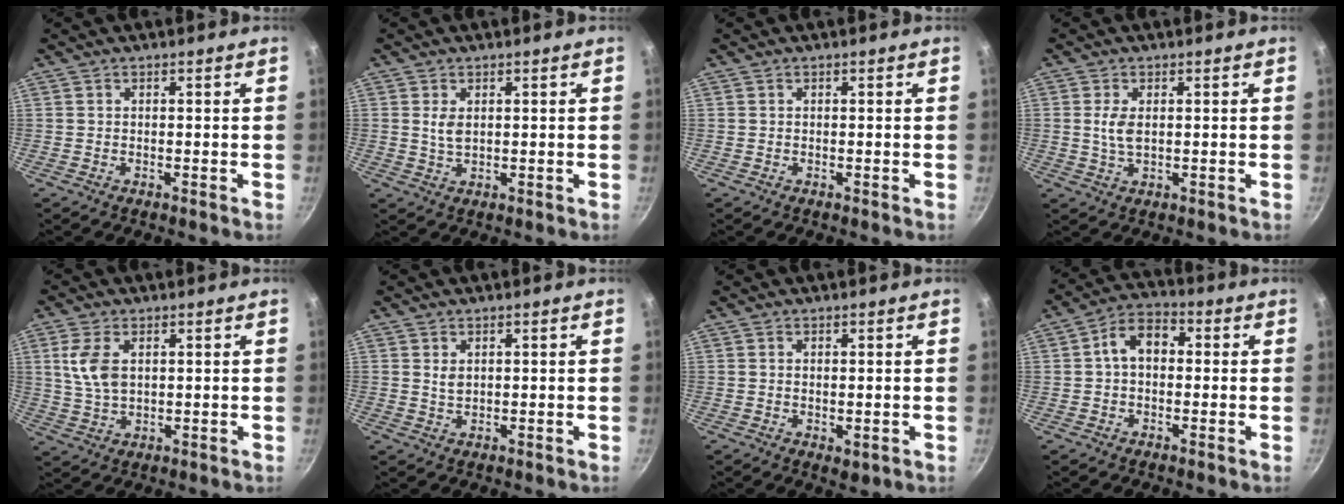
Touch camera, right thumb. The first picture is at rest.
{"total": 2.8, "force": [0.8, 1.6, 2.1], "torque": [-0.038, -0.007, 0.016]}
{"total": 0.0}
{"total": 3.6, "force": [0.6, 1.9, 3.0], "torque": [-0.059, -0.003, 0.012]}
{"total": 7.2, "force": [2.0, 4.2, 5.5], "torque": [-0.108, -0.009, 0.042]}
{"total": 1.9, "force": [0.7, 1.3, 1.3], "torque": [-0.020, -0.003, 0.015]}
{"total": 2.2, "force": [0.1, 1.2, 1.8], "torque": [-0.025, -0.007, 0.003]}
{"total": 7.7, "force": [0.7, 5.3, 5.5], "torque": [-0.065, 0.026, -0.002]}